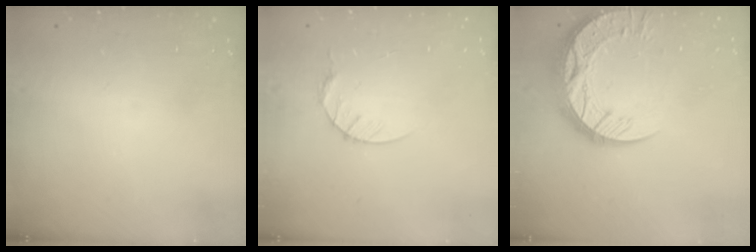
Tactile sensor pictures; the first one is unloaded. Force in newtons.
{"total": 5.1, "press": 5.0, "slide": 0.6}
{"total": 18.2, "press": 18.2, "slide": 1.4}